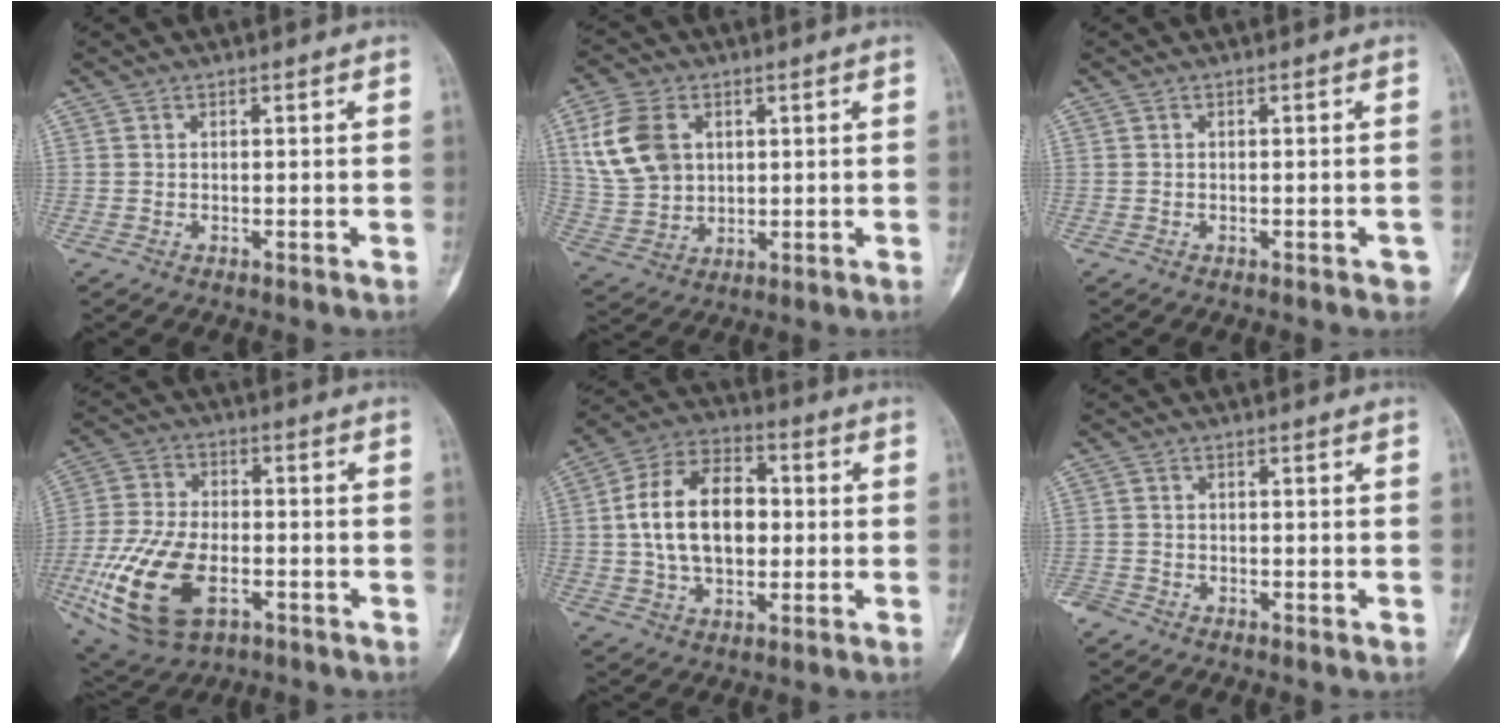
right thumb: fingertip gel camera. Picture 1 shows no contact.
{"total": 11.8, "force": [3.6, 8.5, 7.3], "torque": [-0.132, -0.003, 0.078]}
{"total": 2.0, "force": [-0.9, 0.7, 1.6], "torque": [-0.010, 0.008, -0.011]}
{"total": 18.8, "force": [-6.3, 10.5, 14.2], "torque": [-0.292, 0.006, -0.105]}
{"total": 16.0, "force": [0.7, 10.3, 12.3], "torque": [-0.195, 0.025, 0.007]}
{"total": 2.0, "force": [-1.8, 0.9, 0.2], "torque": [-0.010, -0.001, -0.038]}